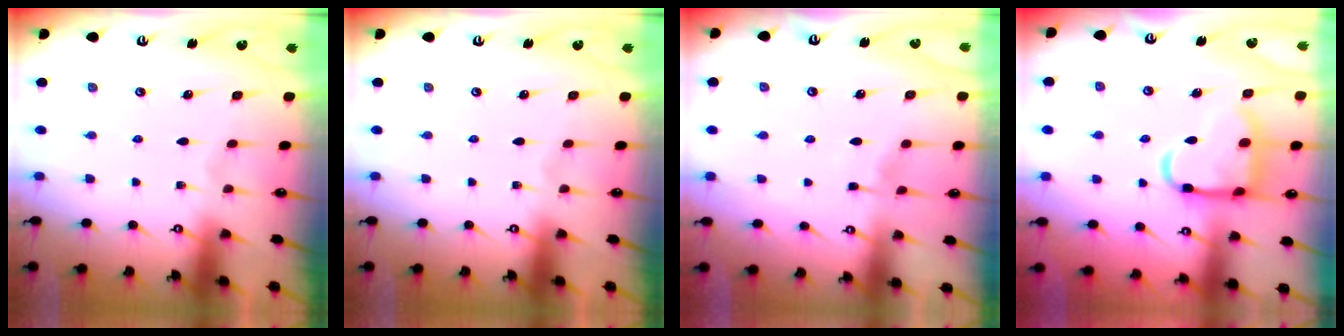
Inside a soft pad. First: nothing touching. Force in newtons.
{"total": 0.0}
{"total": 3.3, "press": 3.3, "slide": 0.3}
{"total": 14.1, "press": 14.1, "slide": 1.6}